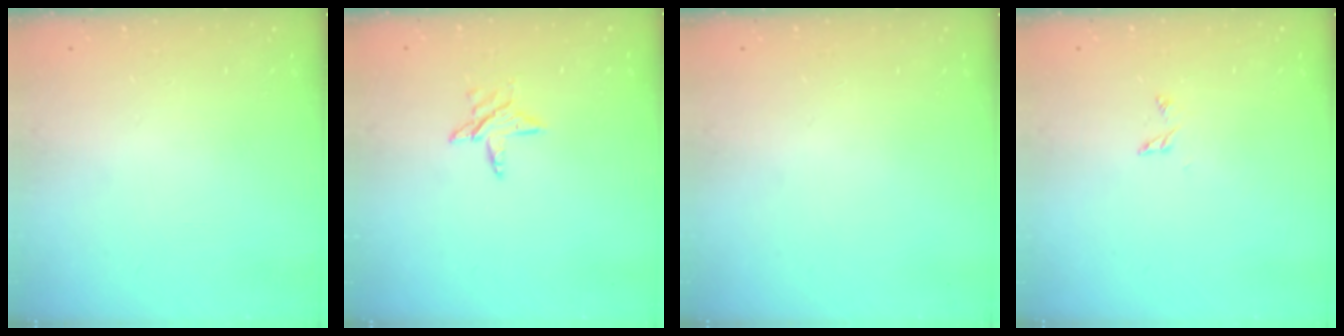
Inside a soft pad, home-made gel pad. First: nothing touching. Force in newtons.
{"total": 5.2, "press": 5.2, "slide": 0.5}
{"total": 0.0}
{"total": 2.8, "press": 2.8, "slide": 0.3}